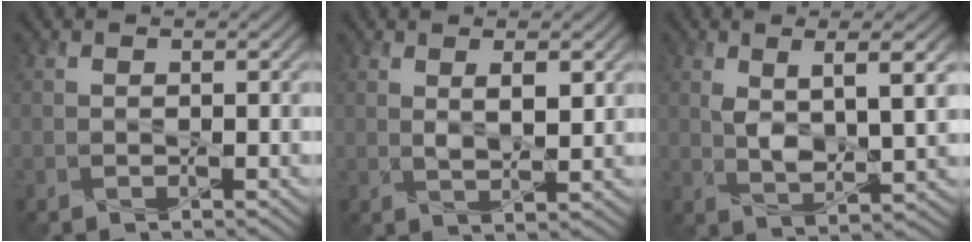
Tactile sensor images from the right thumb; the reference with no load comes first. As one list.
[{"total": 3.5, "force": [1.3, 1.1, 3.0], "torque": [-0.063, -0.005, 0.028]}, {"total": 6.6, "force": [2.2, 2.2, 5.8], "torque": [-0.111, -0.004, 0.040]}]